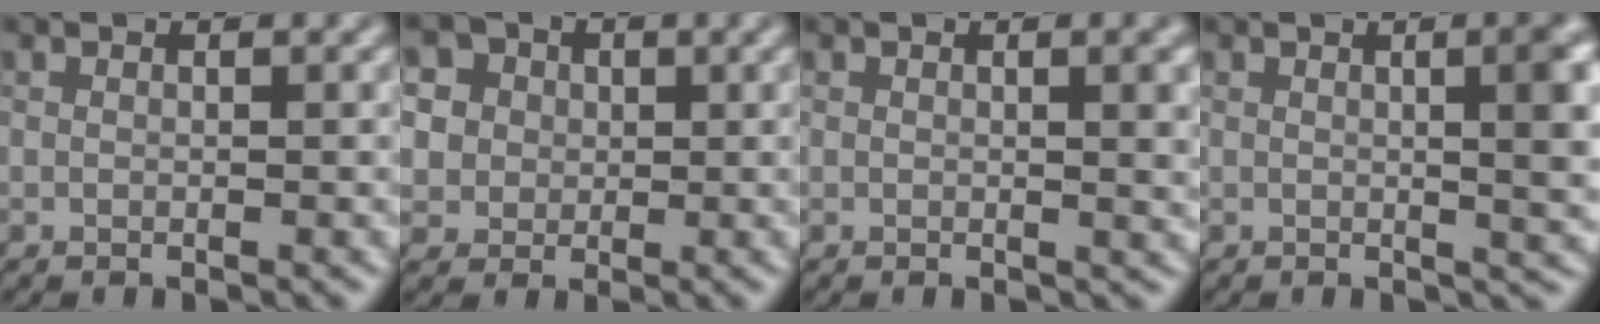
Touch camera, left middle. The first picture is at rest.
{"total": 7.0, "force": [2.9, 5.9, 2.4], "torque": [-0.071, 0.029, 0.048]}
{"total": 3.5, "force": [0.8, 1.2, 3.2], "torque": [-0.027, 0.010, 0.015]}
{"total": 7.3, "force": [1.3, 2.8, 6.7], "torque": [-0.033, 0.025, 0.017]}